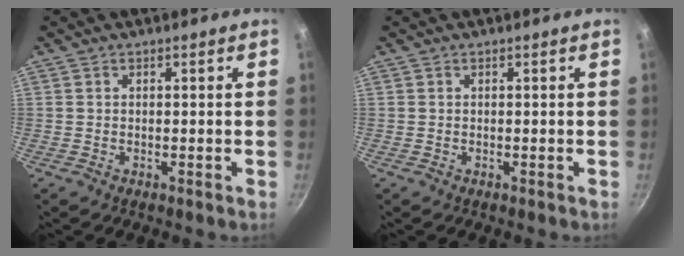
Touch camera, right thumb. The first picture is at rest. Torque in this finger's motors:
{"motor_torque": [0.00, 0.00, 0.05, 0.02, 0.00]}